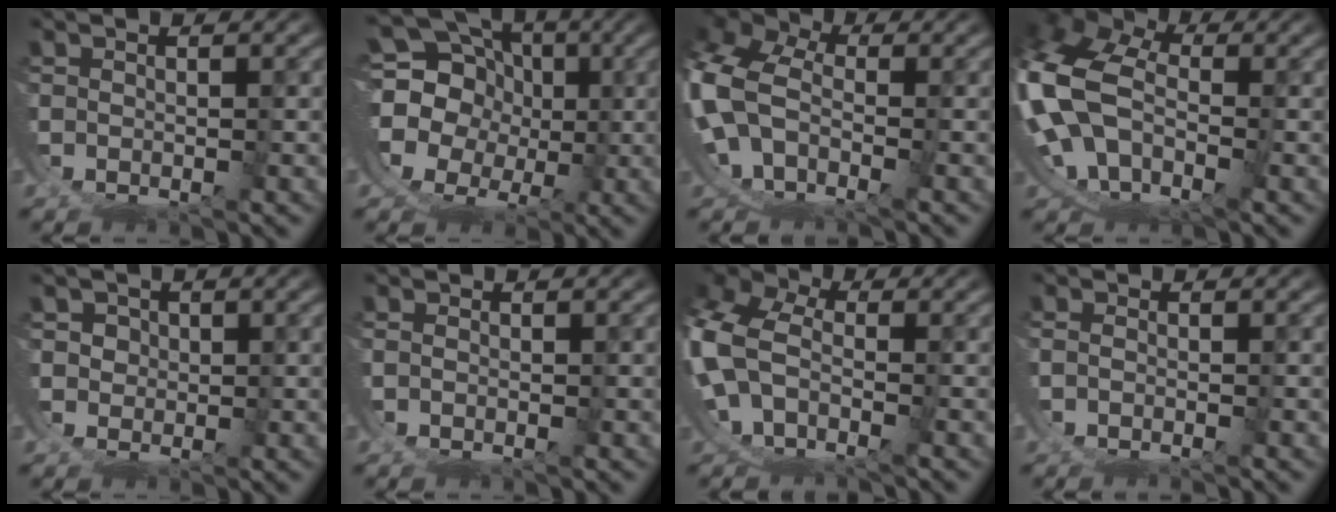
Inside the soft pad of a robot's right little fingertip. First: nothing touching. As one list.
[{"total": 19.1, "force": [0.3, 17.3, 8.1], "torque": [-0.215, -0.061, -0.002]}, {"total": 11.3, "force": [-0.2, 9.8, 5.5], "torque": [-0.149, -0.005, -0.025]}, {"total": 13.1, "force": [0.0, 11.1, 6.9], "torque": [-0.195, -0.021, -0.012]}, {"total": 2.0, "force": [0.5, 1.8, 0.6], "torque": [-0.024, -0.012, 0.016]}, {"total": 0.7, "force": [-0.4, 0.6, 0.1], "torque": [-0.006, -0.004, -0.008]}, {"total": 9.9, "force": [-0.8, 8.6, 4.7], "torque": [-0.136, -0.006, -0.029]}, {"total": 1.7, "force": [-1.4, 0.6, 0.7], "torque": [-0.015, -0.005, -0.021]}]